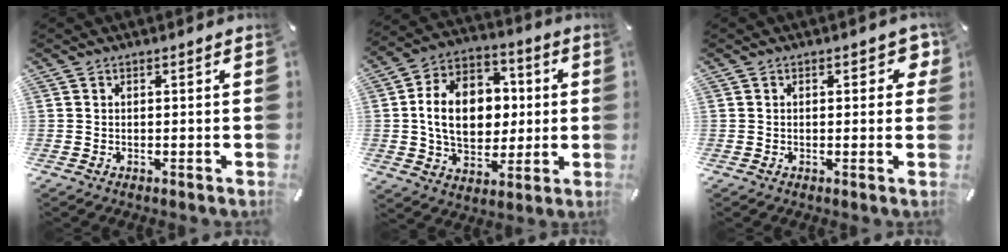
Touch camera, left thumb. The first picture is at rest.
{"total": 16.0, "force": [0.2, 12.1, 10.5], "torque": [-0.201, 0.014, 0.005]}
{"total": 4.2, "force": [0.9, 2.2, 3.4], "torque": [-0.046, 0.002, 0.009]}